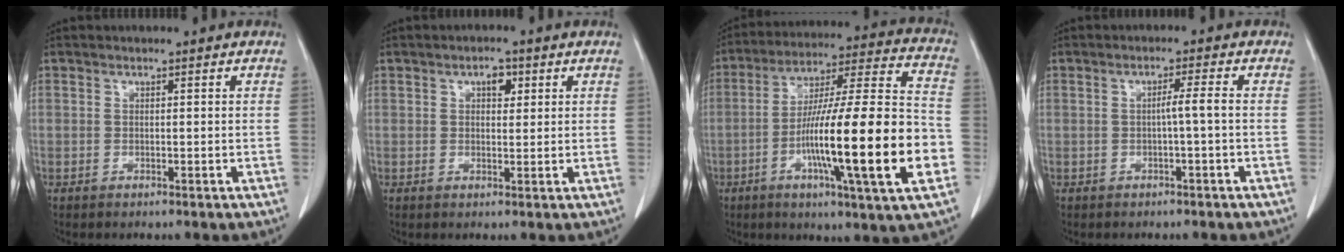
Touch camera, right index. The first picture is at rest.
{"total": 2.5, "force": [1.1, 1.3, 1.8], "torque": [-0.027, 0.004, 0.015]}
{"total": 23.5, "force": [-6.2, 0.9, 22.7], "torque": [-0.345, -0.008, -0.102]}
{"total": 2.2, "force": [-0.4, -0.6, 2.1], "torque": [-0.033, 0.002, -0.008]}